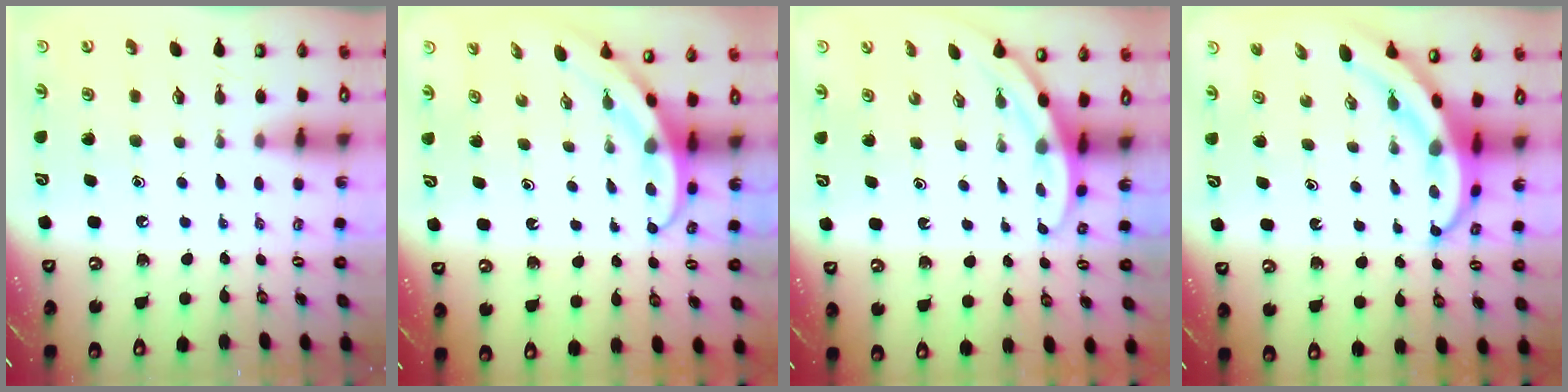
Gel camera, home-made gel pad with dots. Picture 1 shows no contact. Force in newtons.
{"total": 3.8, "press": 3.8, "slide": 0.3}
{"total": 5.0, "press": 4.9, "slide": 0.3}
{"total": 6.3, "press": 6.1, "slide": 1.4}